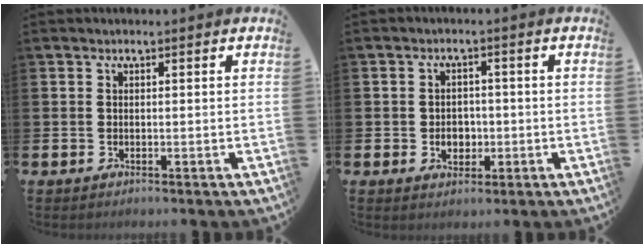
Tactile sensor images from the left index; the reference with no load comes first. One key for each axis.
{"total": 2.9, "fx": -0.6, "fy": 2.4, "fz": 1.5, "tx": -0.013, "ty": -0.002, "tz": -0.019}